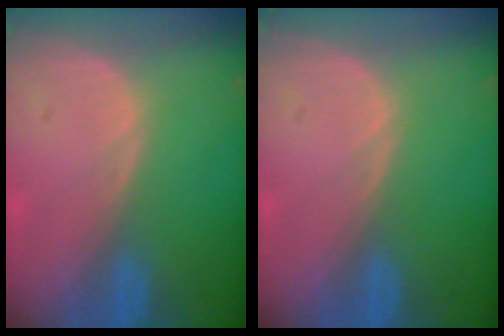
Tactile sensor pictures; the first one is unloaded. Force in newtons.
{"total": 0.0}